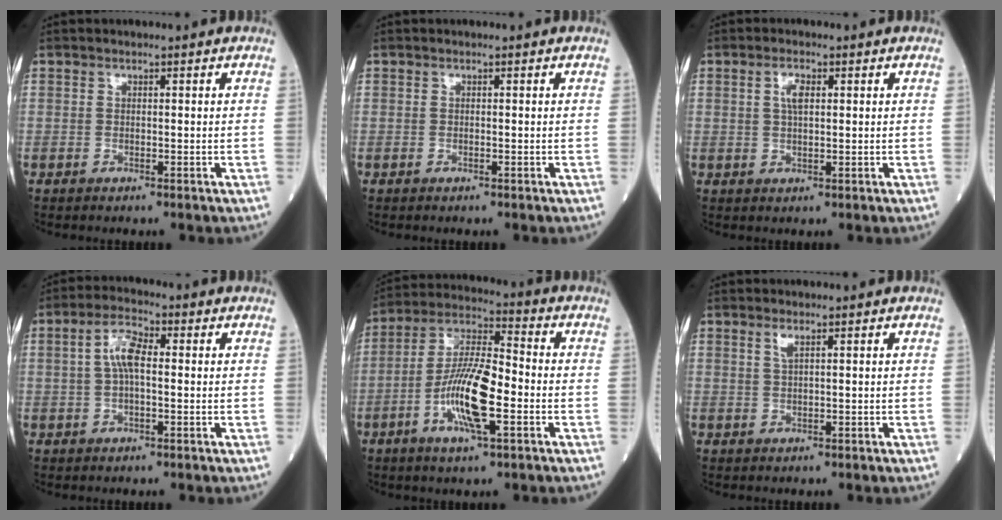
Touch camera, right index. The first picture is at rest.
{"total": 0.0}
{"total": 2.7, "force": [0.9, 0.9, 2.4], "torque": [-0.050, 0.004, 0.017]}
{"total": 5.1, "force": [0.6, 1.8, 4.8], "torque": [-0.098, 0.015, 0.009]}
{"total": 12.5, "force": [-3.5, 2.5, 11.7], "torque": [-0.229, 0.001, -0.068]}
{"total": 1.4, "force": [0.8, 0.1, 1.1], "torque": [-0.028, -0.001, 0.017]}